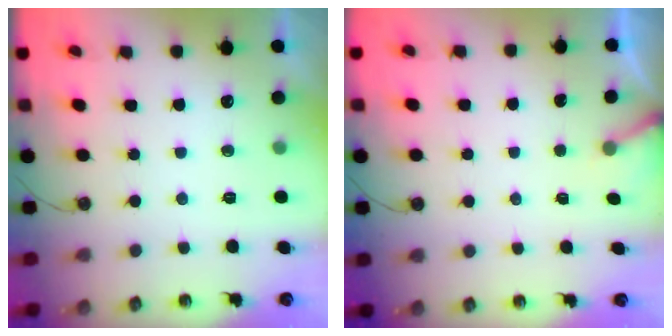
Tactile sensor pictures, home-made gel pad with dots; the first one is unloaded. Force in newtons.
{"total": 2.7, "press": 2.7, "slide": 0.2}